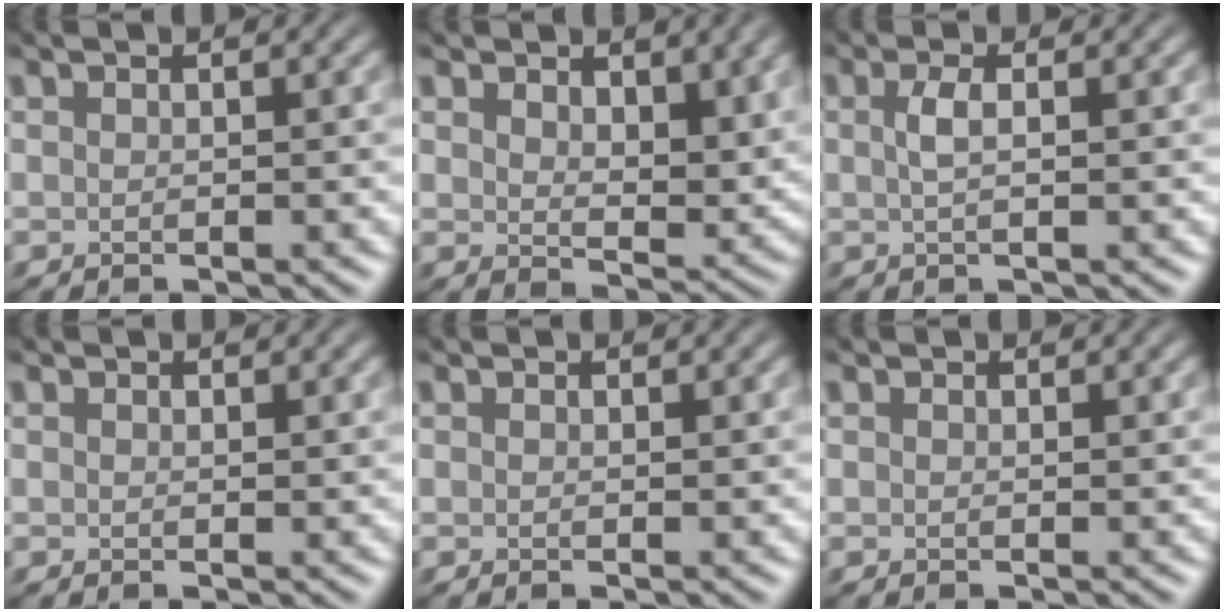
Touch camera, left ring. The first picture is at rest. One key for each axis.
{"total": 4.6, "fx": 2.6, "fy": 2.7, "fz": 2.8, "tx": -0.049, "ty": -0.013, "tz": 0.033}
{"total": 1.4, "fx": -0.3, "fy": 0.3, "fz": 1.3, "tx": -0.023, "ty": -0.002, "tz": -0.010}
{"total": 0.0}
{"total": 0.0}
{"total": 0.0}